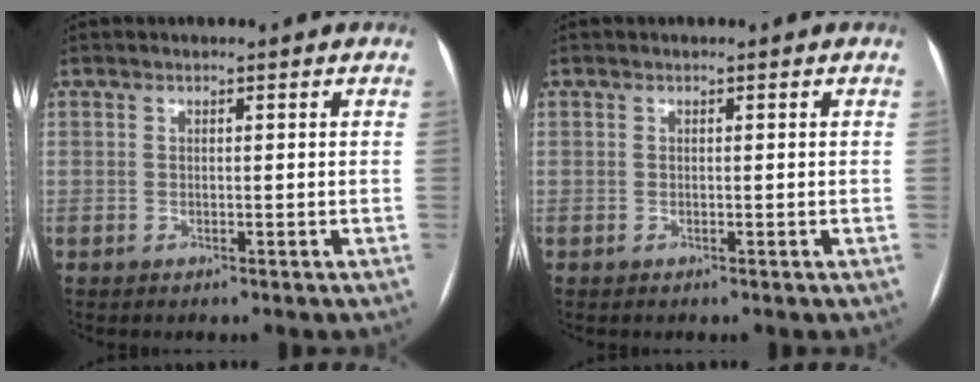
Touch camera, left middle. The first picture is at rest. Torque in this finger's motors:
{"motor_torque": [0.07, 0.09, 0.00, 0.01]}